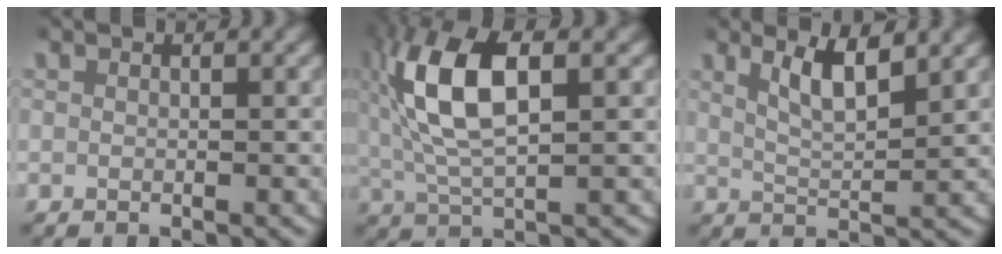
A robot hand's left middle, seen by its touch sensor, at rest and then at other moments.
{"total": 8.9, "force": [2.0, 3.9, 7.7], "torque": [-0.172, 0.001, 0.039]}
{"total": 3.6, "force": [2.1, 0.8, 2.8], "torque": [-0.058, -0.004, 0.039]}